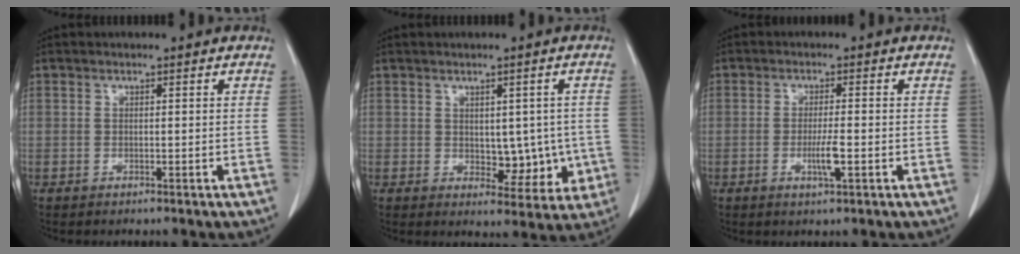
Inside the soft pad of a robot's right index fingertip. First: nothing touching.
{"total": 6.2, "force": [-0.3, 3.8, 4.9], "torque": [-0.047, 0.003, 0.009]}
{"total": 3.4, "force": [-1.1, 0.1, 3.3], "torque": [-0.062, -0.005, -0.019]}